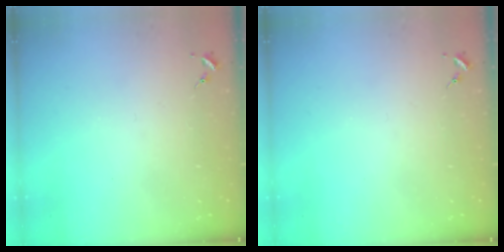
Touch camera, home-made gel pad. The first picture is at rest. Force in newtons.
{"total": 0.0}